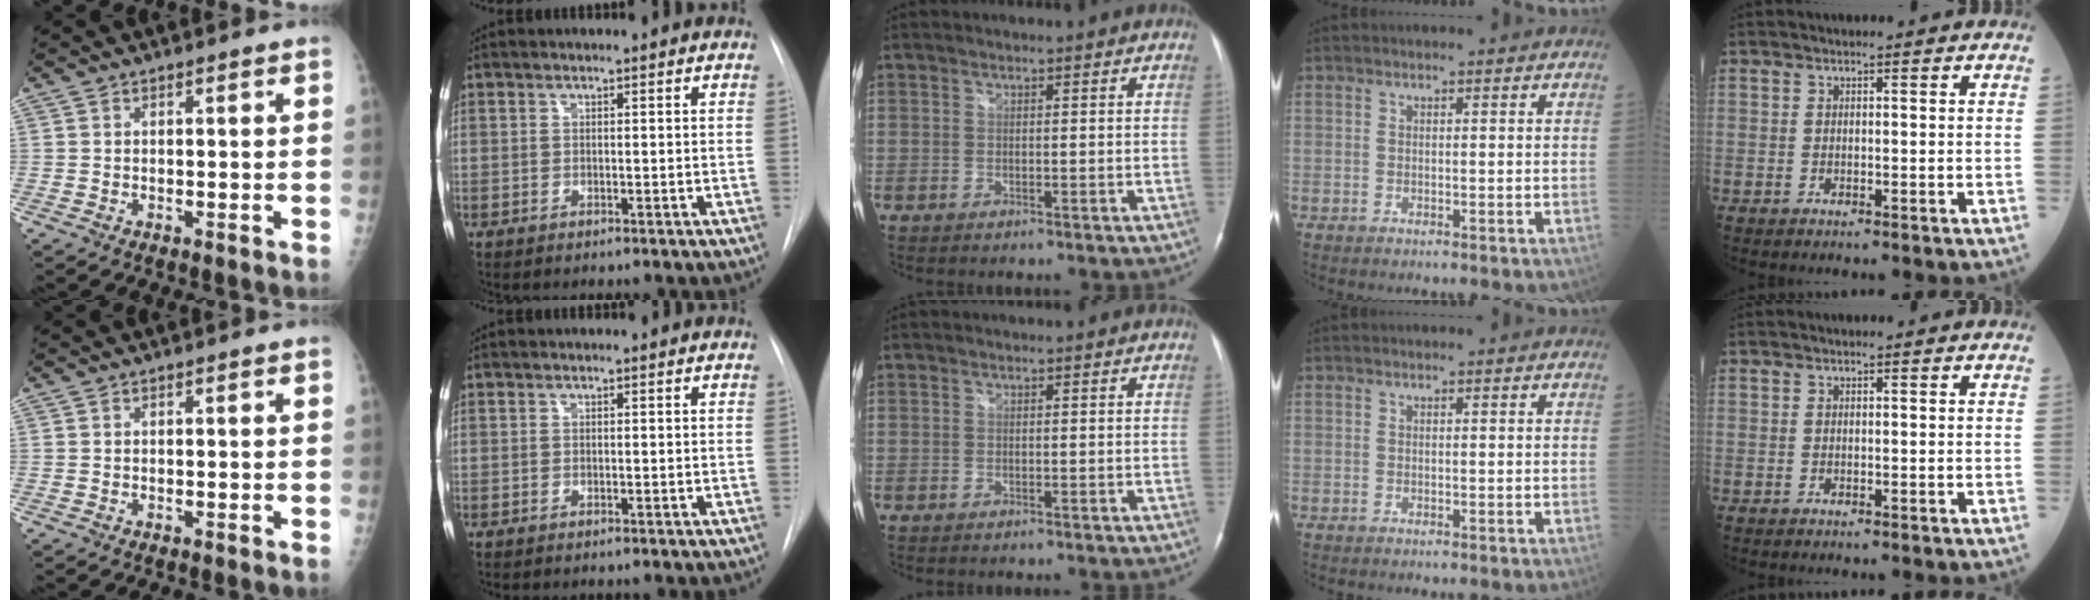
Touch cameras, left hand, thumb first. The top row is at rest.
{}